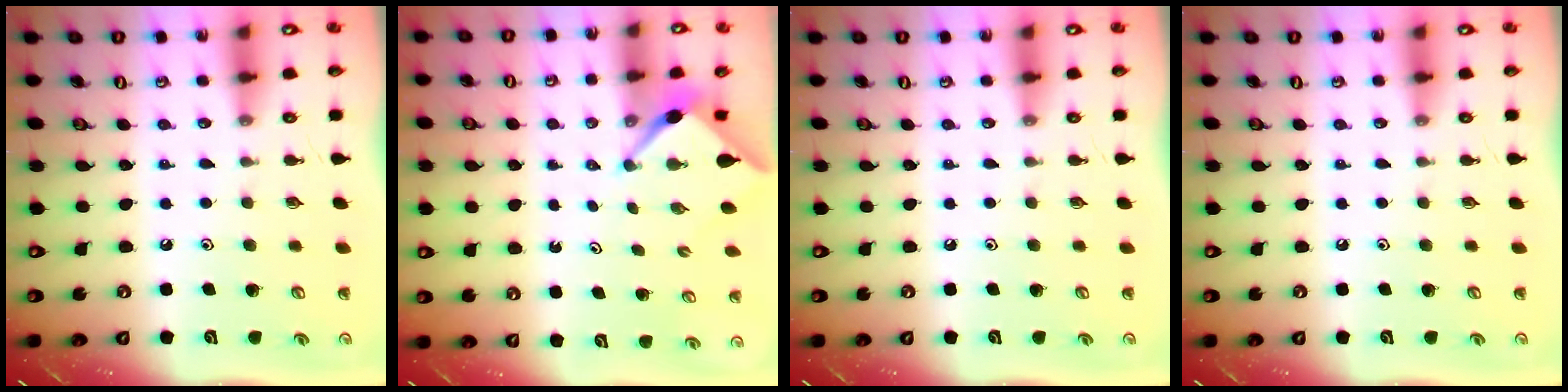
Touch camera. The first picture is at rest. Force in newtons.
{"total": 2.5, "press": 2.5, "slide": 0.3}
{"total": 0.0}
{"total": 0.0}